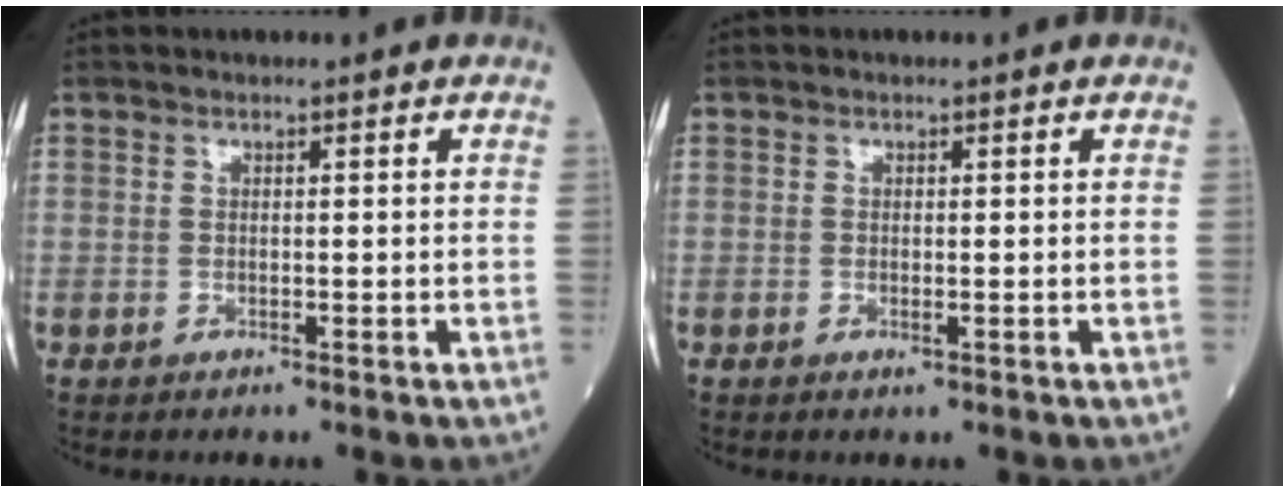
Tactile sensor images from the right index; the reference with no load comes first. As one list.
[{"total": 0.6, "force": [-0.1, 0.1, 0.6], "torque": [-0.013, -0.003, 0.002]}]